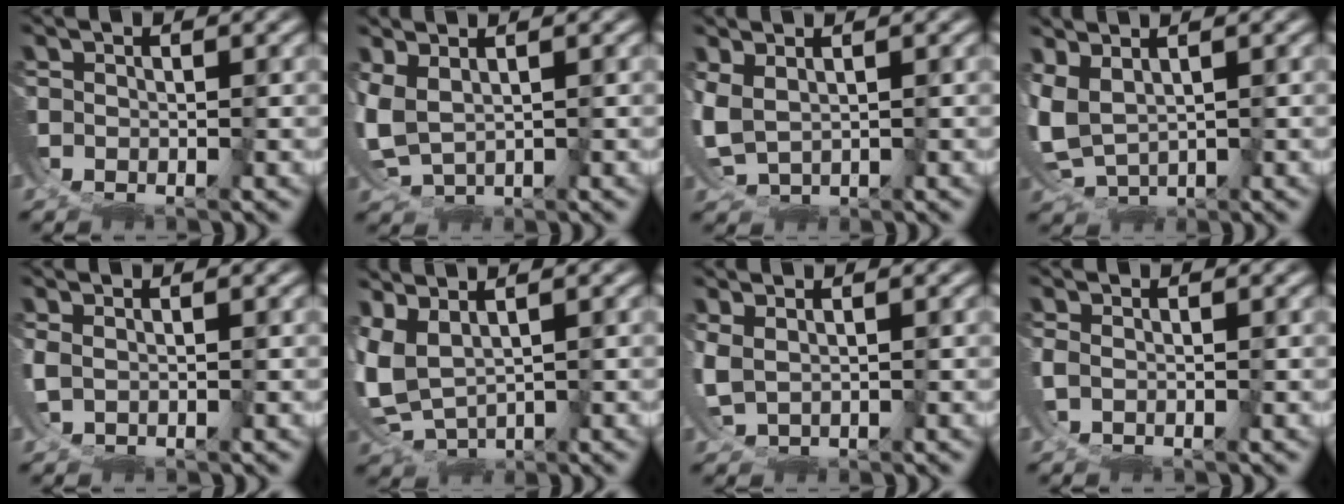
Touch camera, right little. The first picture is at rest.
{"total": 3.9, "force": [0.2, 3.2, 2.2], "torque": [-0.086, -0.020, 0.024]}
{"total": 3.6, "force": [0.2, 3.1, 1.8], "torque": [-0.074, -0.016, 0.019]}
{"total": 5.2, "force": [-0.1, 4.5, 2.6], "torque": [-0.103, -0.030, 0.017]}
{"total": 0.9, "force": [0.3, 0.7, 0.5], "torque": [-0.029, -0.004, 0.011]}
{"total": 6.9, "force": [-0.3, 6.1, 3.3], "torque": [-0.123, -0.034, 0.010]}
{"total": 2.0, "force": [0.3, 1.7, 1.1], "torque": [-0.051, -0.013, 0.019]}
{"total": 0.6, "force": [0.0, 0.4, 0.4], "torque": [-0.023, -0.004, 0.003]}